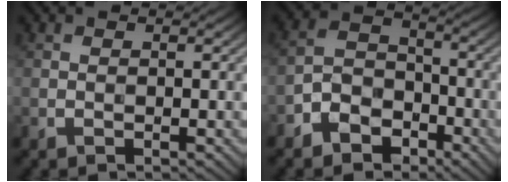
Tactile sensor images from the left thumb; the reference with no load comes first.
{"total": 6.2, "force": [-3.9, 4.1, 2.5], "torque": [-0.050, 0.004, -0.086]}